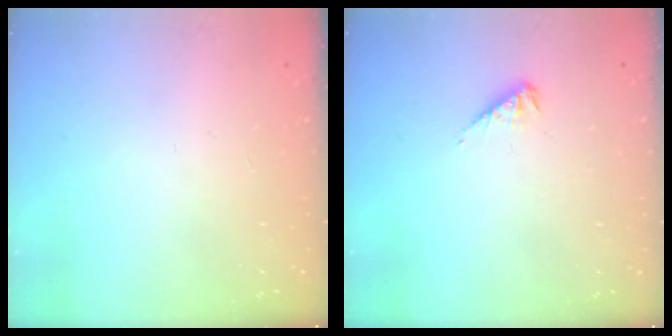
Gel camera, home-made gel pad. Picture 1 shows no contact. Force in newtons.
{"total": 3.2, "press": 3.2, "slide": 0.5}